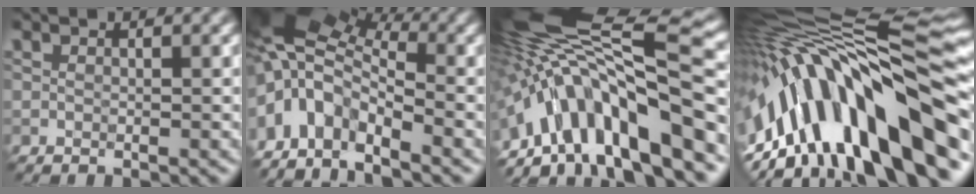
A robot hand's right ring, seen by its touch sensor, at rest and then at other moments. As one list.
[{"total": 10.5, "force": [-1.5, 6.1, 8.4], "torque": [-0.177, 0.006, -0.043]}, {"total": 14.3, "force": [-4.5, 4.4, 12.8], "torque": [-0.206, 0.038, -0.070]}, {"total": 16.0, "force": [-4.1, 6.5, 14.0], "torque": [-0.224, 0.041, -0.070]}]